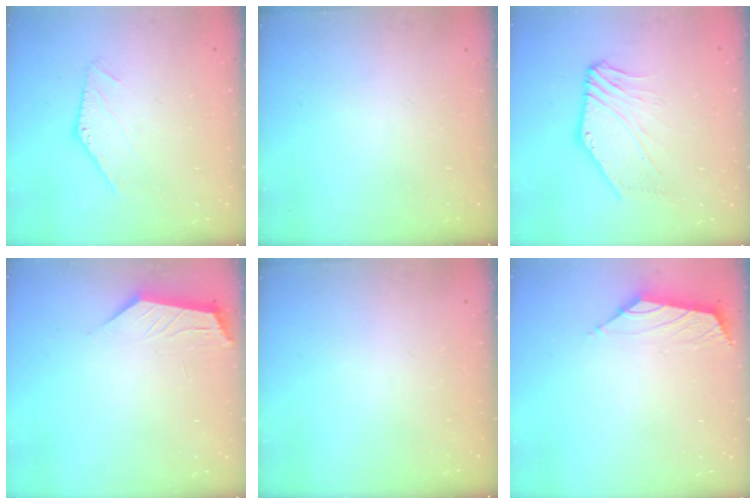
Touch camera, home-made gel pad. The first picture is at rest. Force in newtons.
{"total": 0.0}
{"total": 3.8, "press": 3.7, "slide": 1.0}
{"total": 1.8, "press": 1.8, "slide": 0.4}
{"total": 0.0}
{"total": 1.6, "press": 1.4, "slide": 0.7}